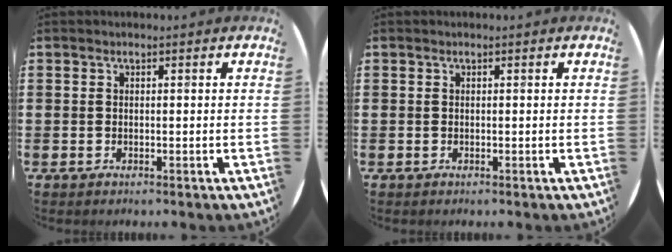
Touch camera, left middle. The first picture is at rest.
{"total": 0.0}